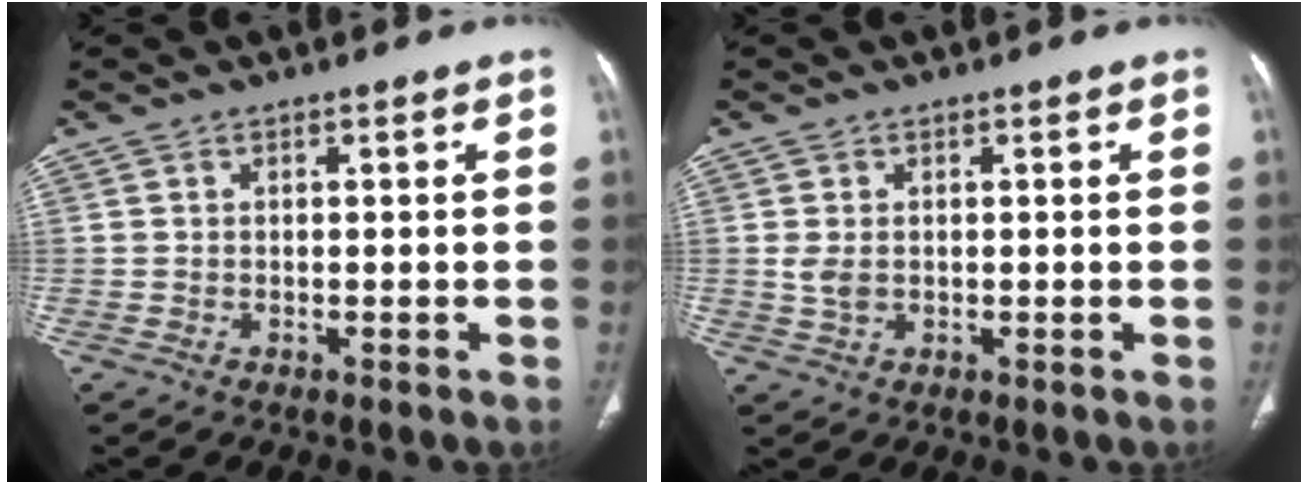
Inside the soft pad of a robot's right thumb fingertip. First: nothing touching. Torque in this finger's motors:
{"motor_torque": [0.74, 0.69, 0.04, -0.14, 0.14]}